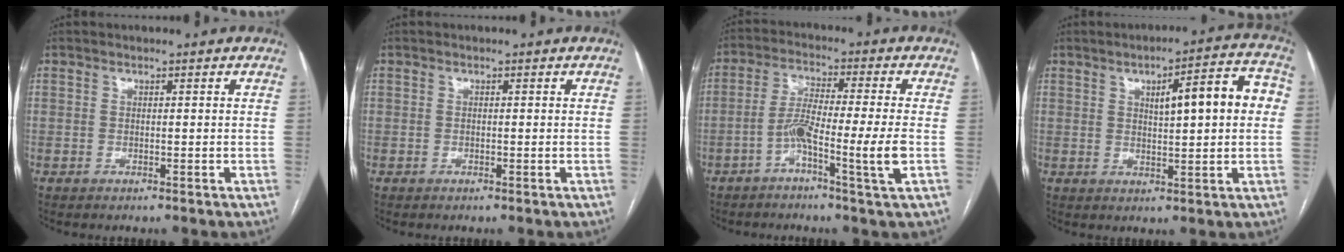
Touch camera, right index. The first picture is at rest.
{"total": 0.0}
{"total": 8.5, "force": [-3.0, -0.7, 7.9], "torque": [-0.151, 0.003, -0.058]}
{"total": 10.4, "force": [2.0, 2.0, 10.0], "torque": [-0.135, 0.028, 0.026]}